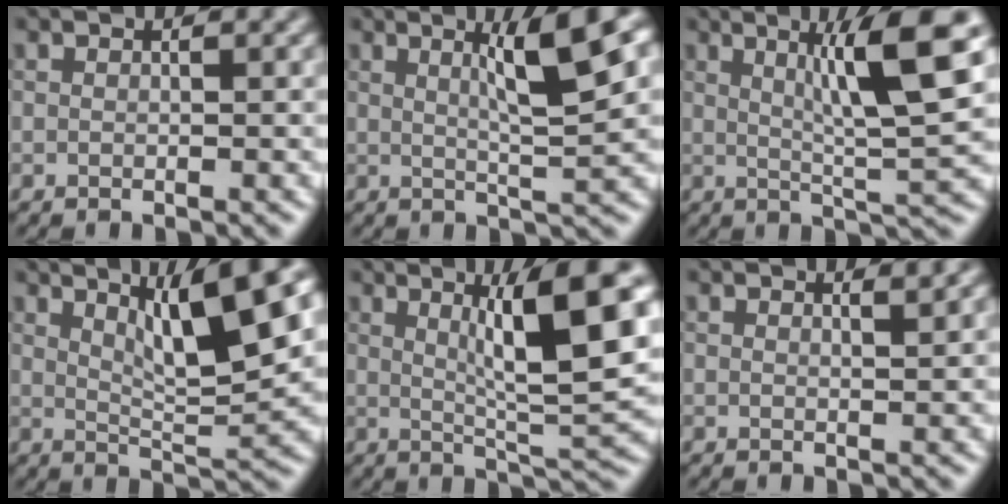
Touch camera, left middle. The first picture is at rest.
{"total": 6.5, "force": [2.1, 0.9, 6.1], "torque": [-0.084, 0.009, 0.033]}
{"total": 8.7, "force": [2.7, 1.1, 8.2], "torque": [-0.116, 0.006, 0.044]}
{"total": 9.2, "force": [3.9, 2.0, 8.1], "torque": [-0.114, 0.010, 0.068]}
{"total": 9.2, "force": [2.5, 1.5, 8.7], "torque": [-0.117, -0.004, 0.045]}
{"total": 1.6, "force": [1.1, 0.5, 1.1], "torque": [-0.006, 0.002, 0.007]}